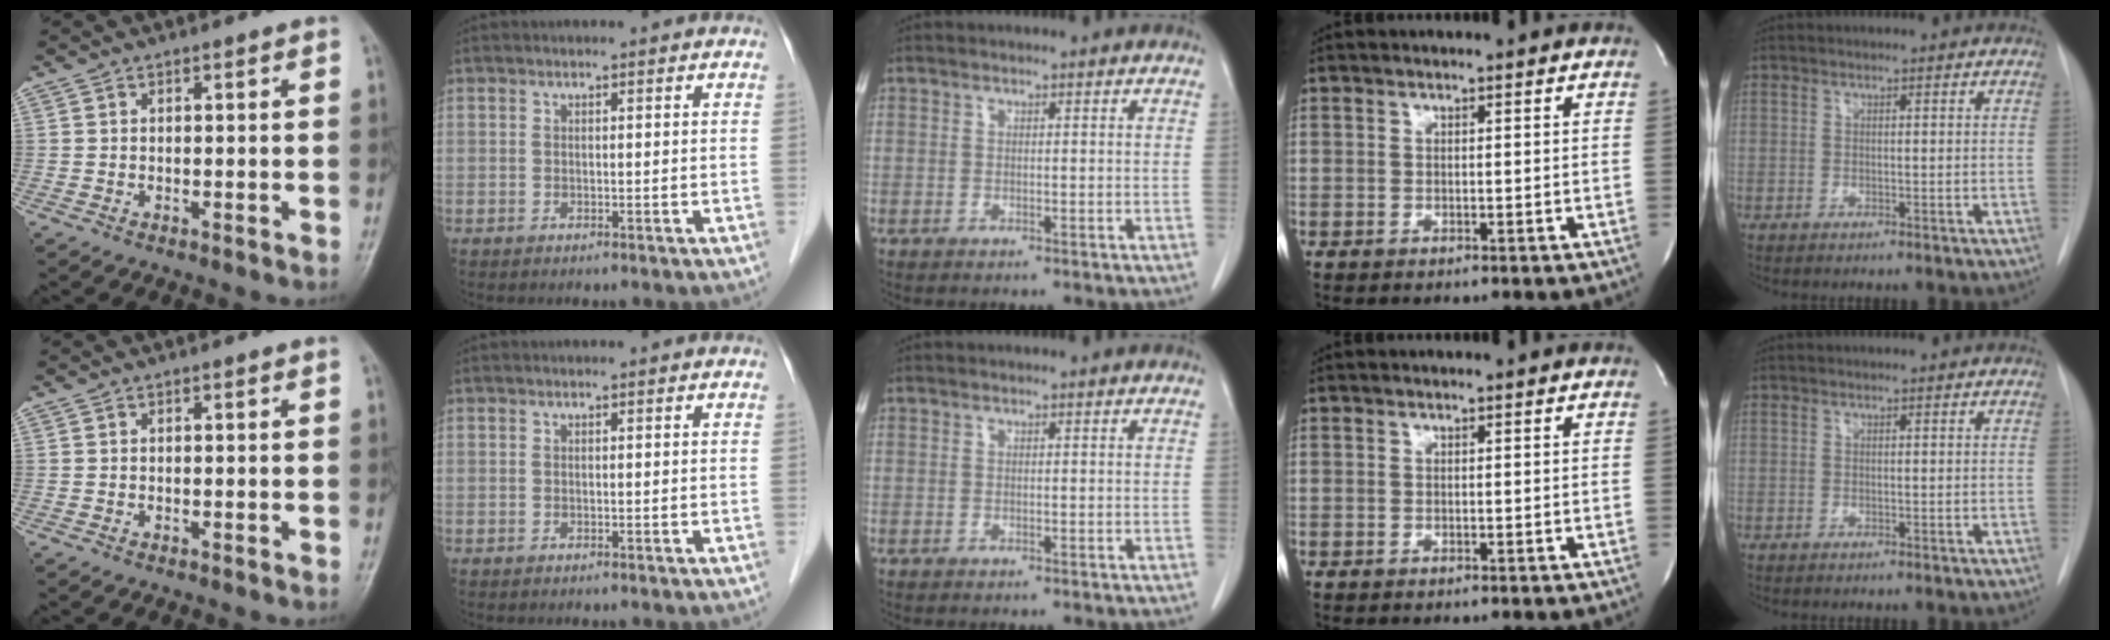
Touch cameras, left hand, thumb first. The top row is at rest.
{}